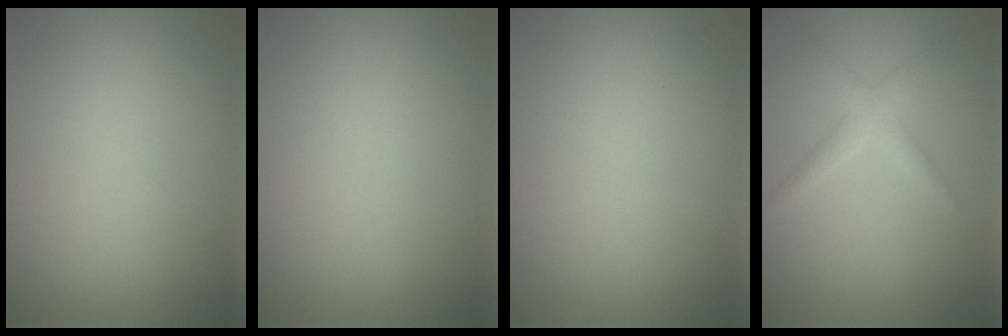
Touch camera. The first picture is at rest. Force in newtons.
{"total": 0.0}
{"total": 0.0}
{"total": 1.9, "press": 1.9, "slide": 0.1}